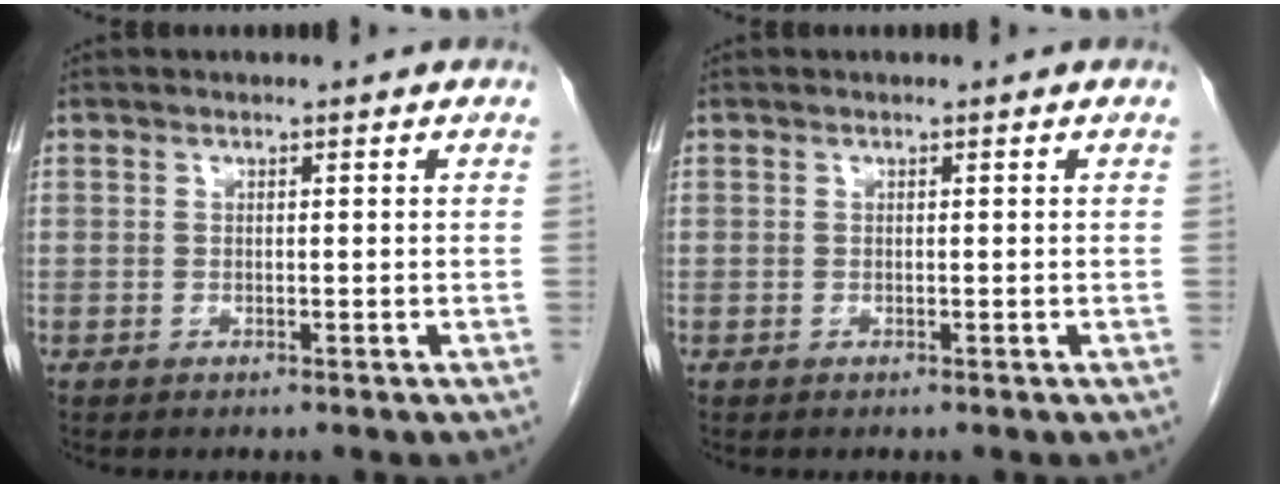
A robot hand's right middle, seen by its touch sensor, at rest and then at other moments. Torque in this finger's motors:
{"motor_torque": [-0.20, 0.00, 0.01, -0.01]}